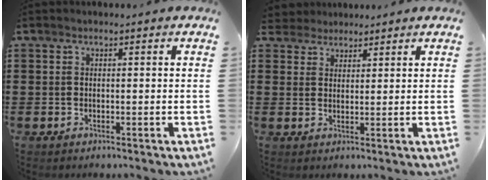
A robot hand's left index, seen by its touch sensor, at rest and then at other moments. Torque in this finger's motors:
{"motor_torque": [0.13, -0.09, -0.04, -0.01]}